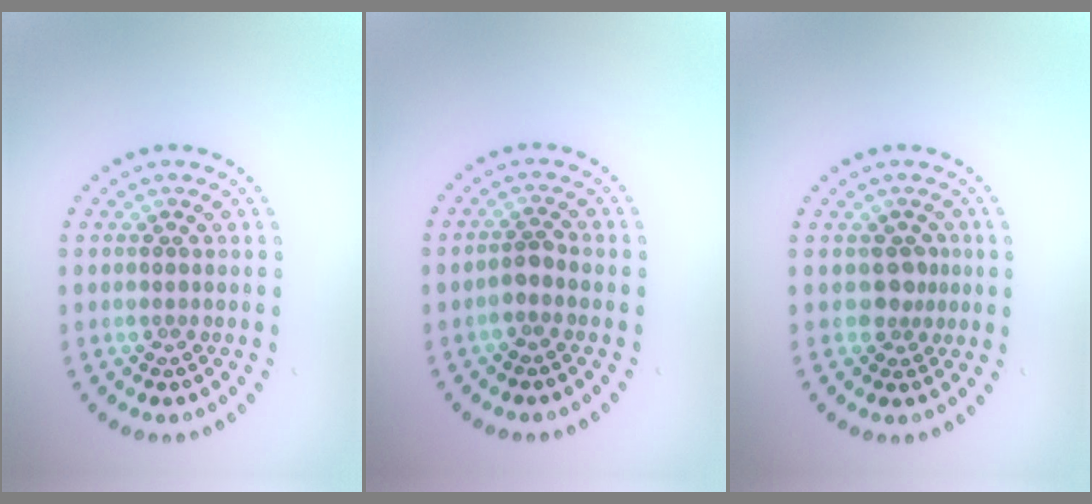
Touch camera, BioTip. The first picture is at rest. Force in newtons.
{"total": 1.2, "press": 1.0, "slide": 0.6}
{"total": 1.7, "press": 1.4, "slide": 1.1}